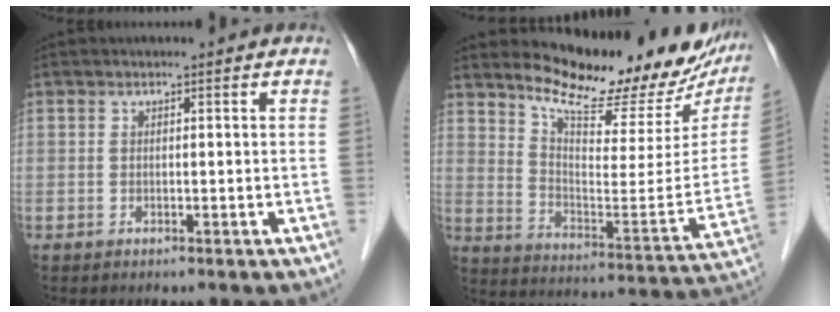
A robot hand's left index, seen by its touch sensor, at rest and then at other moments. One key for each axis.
{"total": 21.4, "fx": 18.8, "fy": 5.0, "fz": 8.9, "tx": -0.128, "ty": -0.060, "tz": 0.257}